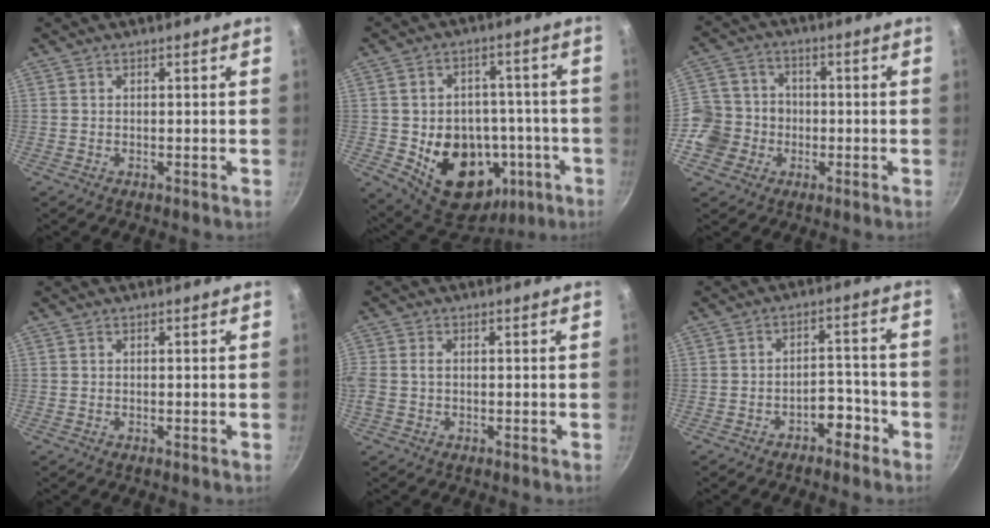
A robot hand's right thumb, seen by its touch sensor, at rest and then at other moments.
{"total": 19.0, "force": [-5.8, 13.4, 12.1], "torque": [-0.152, 0.027, -0.064]}
{"total": 9.9, "force": [-2.7, 9.2, 2.3], "torque": [-0.014, 0.025, -0.053]}
{"total": 0.0}
{"total": 2.8, "force": [-0.1, 1.9, 2.0], "torque": [-0.058, 0.005, -0.002]}
{"total": 5.3, "force": [-3.1, 3.2, 3.0], "torque": [-0.020, 0.039, -0.050]}